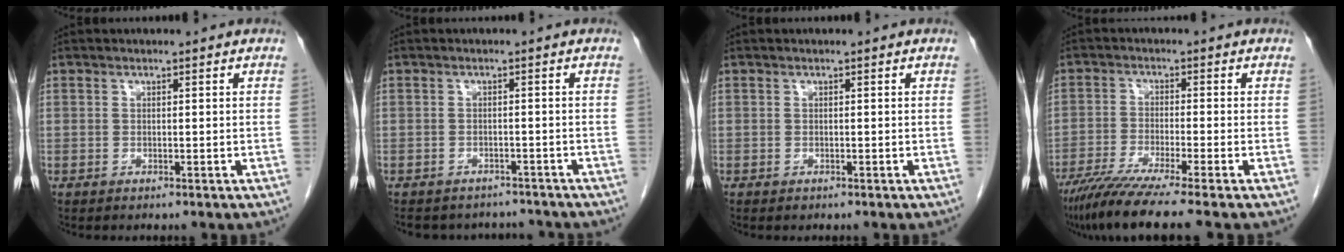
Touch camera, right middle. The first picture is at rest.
{"total": 8.4, "force": [-7.7, 3.1, 1.0], "torque": [-0.019, 0.012, -0.089]}
{"total": 0.0}
{"total": 9.5, "force": [-7.5, -1.3, 5.8], "torque": [-0.088, -0.033, -0.123]}